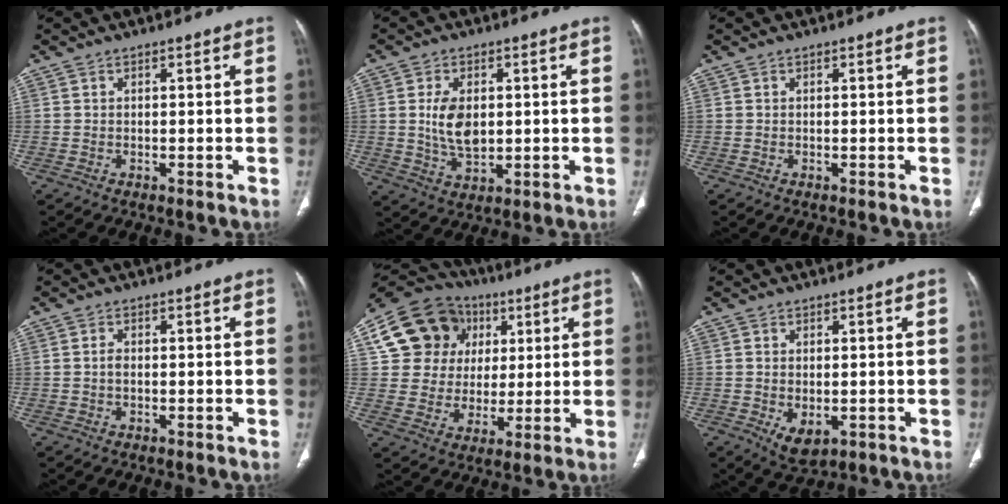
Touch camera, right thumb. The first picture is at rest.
{"total": 7.7, "force": [0.8, 4.7, 6.0], "torque": [-0.101, -0.009, 0.024]}
{"total": 0.0}
{"total": 1.3, "force": [-0.1, 0.8, 1.0], "torque": [-0.020, 0.002, -0.001]}
{"total": 18.1, "force": [5.8, 15.6, 7.1], "torque": [-0.096, 0.025, 0.106]}
{"total": 4.7, "force": [-1.1, 2.8, 3.6], "torque": [-0.053, -0.008, -0.005]}